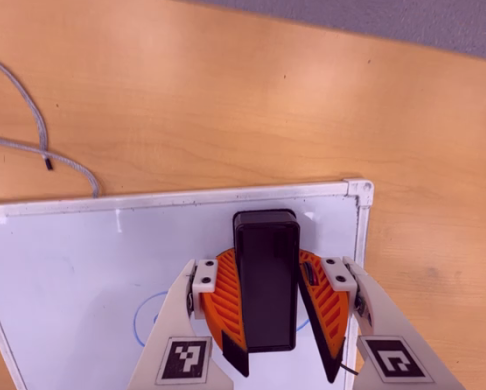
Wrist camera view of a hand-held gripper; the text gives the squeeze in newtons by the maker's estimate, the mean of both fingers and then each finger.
{"total": 10.8, "left": 12.7, "right": 8.9}